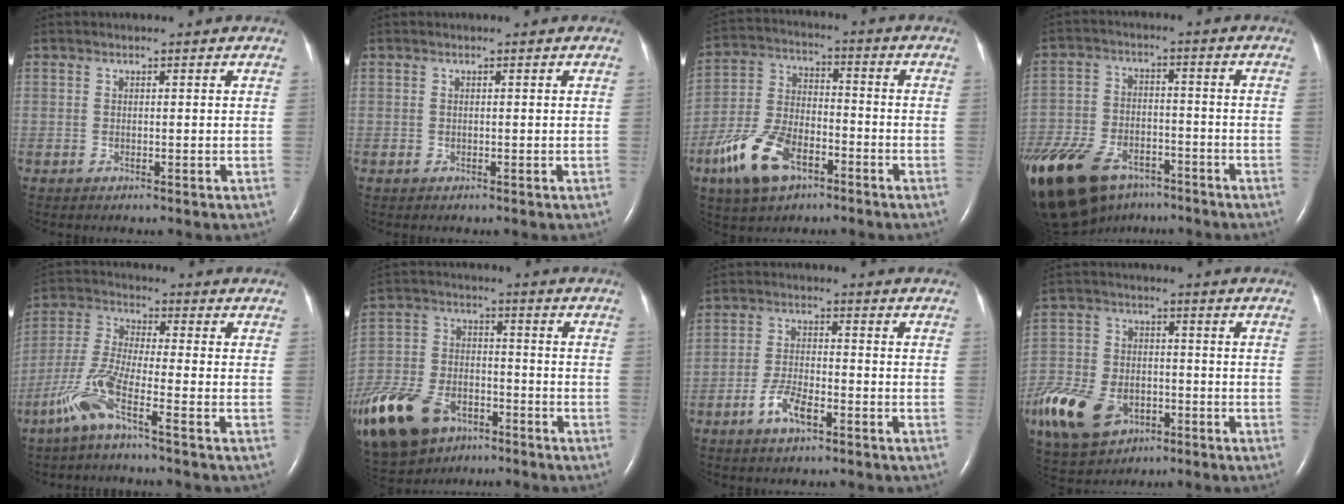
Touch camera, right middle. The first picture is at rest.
{"total": 0.0}
{"total": 12.1, "force": [-6.6, 5.8, 8.3], "torque": [-0.190, 0.003, -0.124]}
{"total": 26.0, "force": [-16.3, 14.6, 14.0], "torque": [-0.378, -0.039, -0.268]}
{"total": 8.2, "force": [-4.8, 0.2, 6.6], "torque": [-0.157, -0.007, -0.107]}
{"total": 25.7, "force": [-15.2, 14.9, 14.4], "torque": [-0.412, -0.036, -0.269]}
{"total": 5.5, "force": [-3.1, 1.8, 4.1], "torque": [-0.088, -0.001, -0.059]}
{"total": 19.7, "force": [-9.5, 12.8, 11.6], "torque": [-0.320, -0.019, -0.166]}